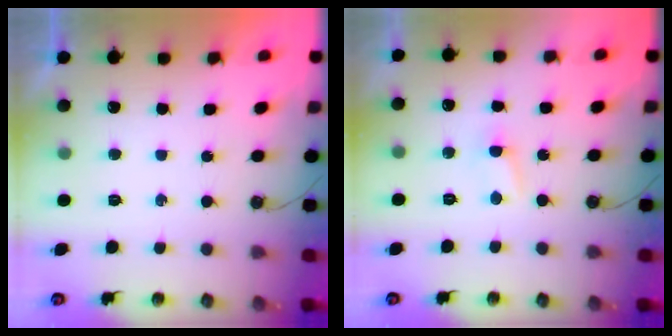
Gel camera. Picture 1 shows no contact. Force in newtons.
{"total": 2.8, "press": 2.8, "slide": 0.3}